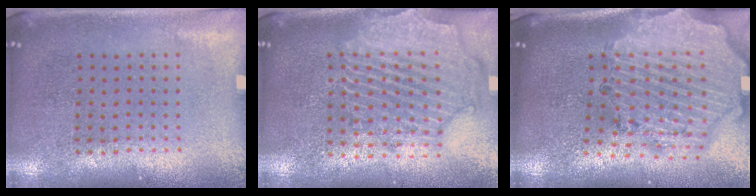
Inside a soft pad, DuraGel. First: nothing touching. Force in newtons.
{"total": 2.3, "press": 2.2, "slide": 0.8}
{"total": 3.1, "press": 2.7, "slide": 1.4}